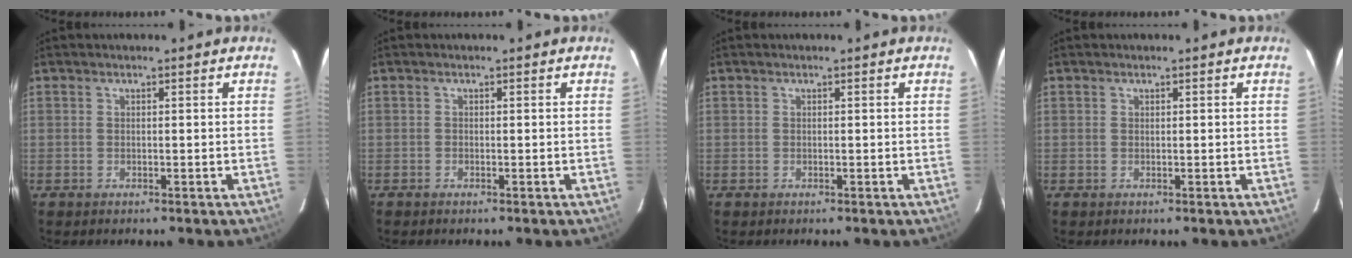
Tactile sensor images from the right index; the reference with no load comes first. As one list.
[{"total": 0.0}, {"total": 0.0}, {"total": 0.0}]